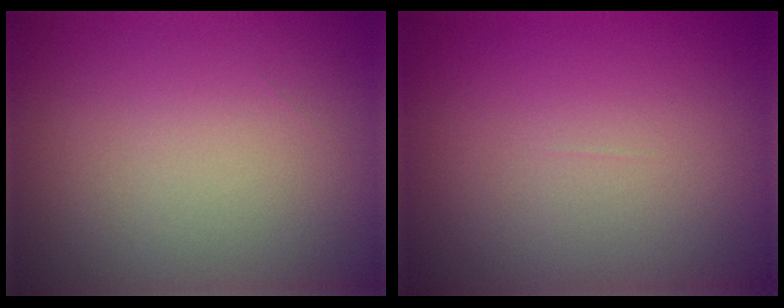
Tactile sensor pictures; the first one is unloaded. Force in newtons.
{"total": 0.0}